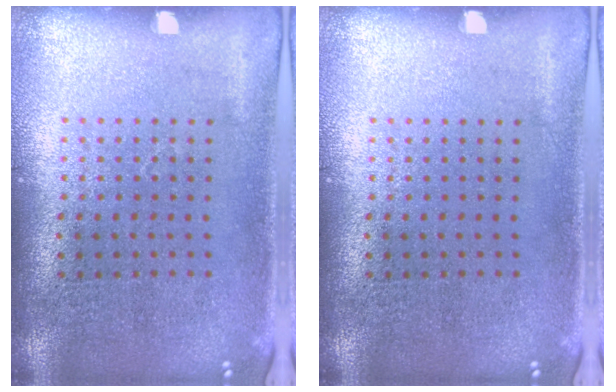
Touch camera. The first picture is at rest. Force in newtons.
{"total": 0.0}